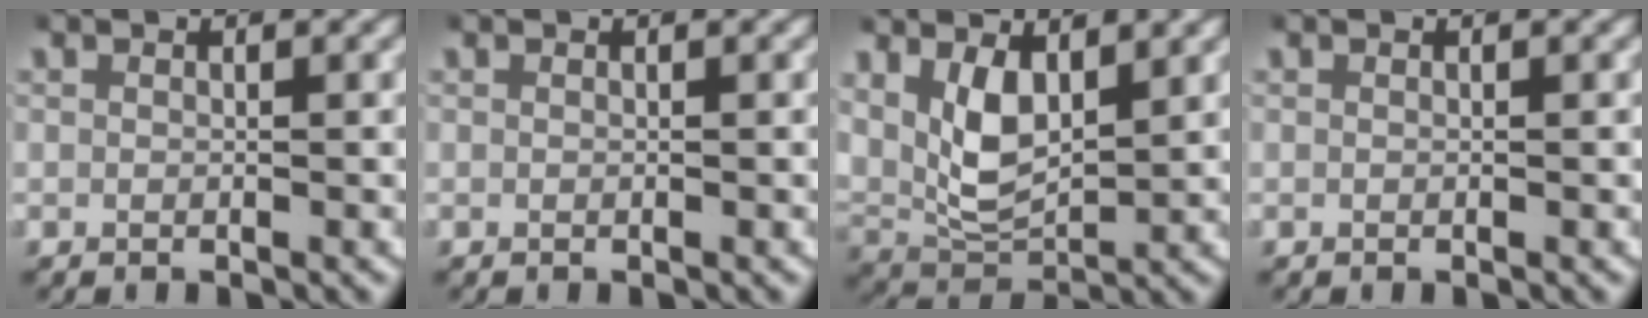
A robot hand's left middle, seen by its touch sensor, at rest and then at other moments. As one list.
[{"total": 0.0}, {"total": 5.7, "force": [2.4, 3.7, 3.6], "torque": [-0.089, -0.012, 0.048]}, {"total": 0.0}]